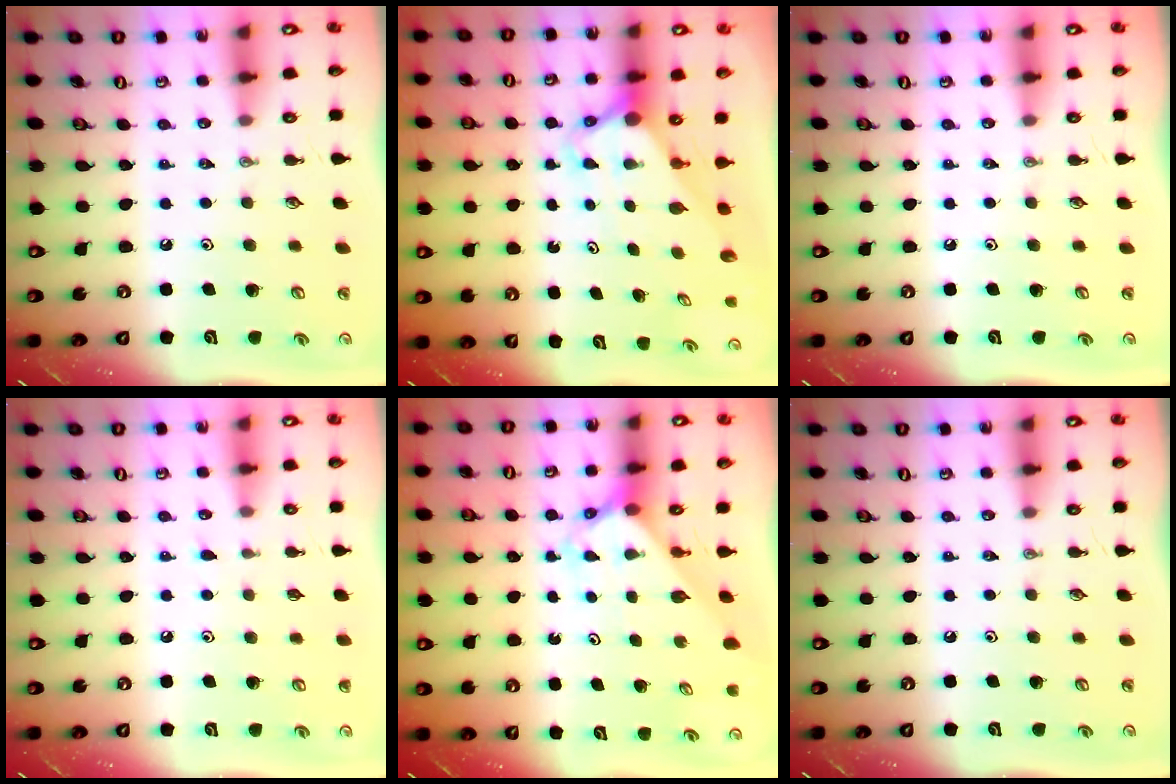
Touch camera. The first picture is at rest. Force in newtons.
{"total": 3.2, "press": 3.2, "slide": 0.3}
{"total": 0.0}
{"total": 3.8, "press": 3.8, "slide": 0.4}
{"total": 2.7, "press": 2.7, "slide": 0.2}
{"total": 0.0}